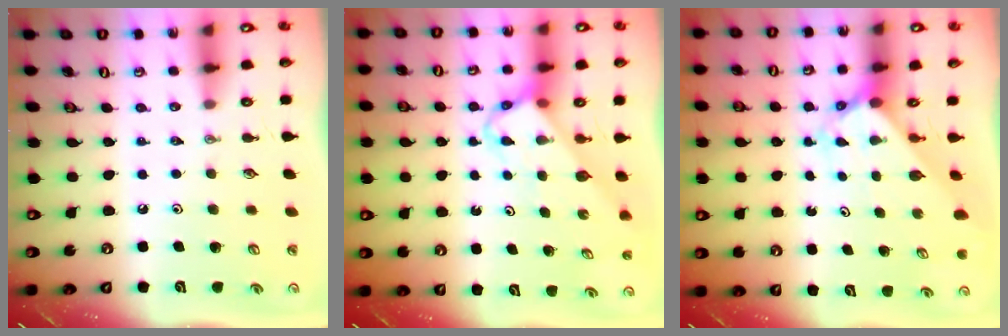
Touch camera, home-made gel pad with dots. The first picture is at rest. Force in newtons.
{"total": 3.6, "press": 3.6, "slide": 0.1}
{"total": 2.5, "press": 2.5, "slide": 0.2}